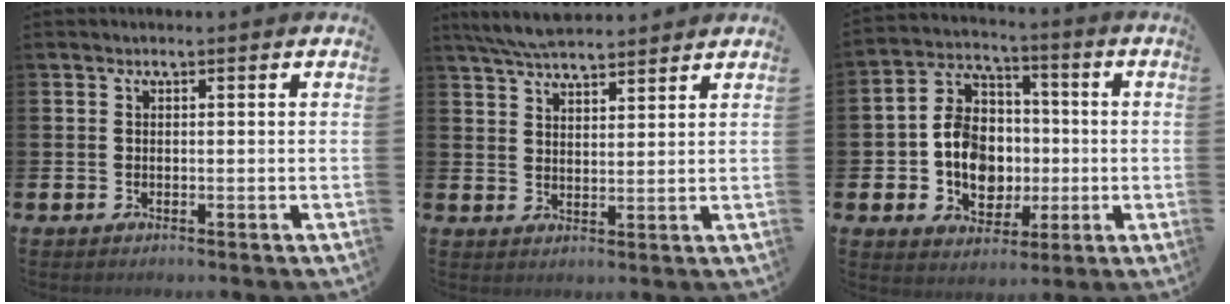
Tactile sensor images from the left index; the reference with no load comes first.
{"total": 6.1, "force": [5.8, 0.8, 1.5], "torque": [-0.045, -0.020, 0.107]}
{"total": 9.1, "force": [-0.6, 7.7, 4.9], "torque": [-0.120, 0.018, -0.014]}